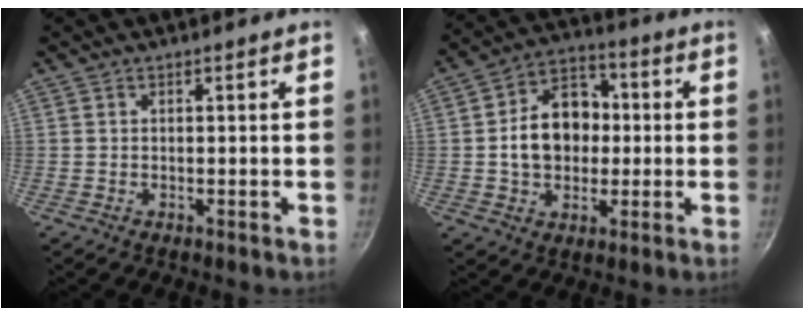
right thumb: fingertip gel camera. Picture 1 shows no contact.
{"total": 13.7, "force": [0.1, 10.5, 8.8], "torque": [-0.105, 0.028, -0.008]}